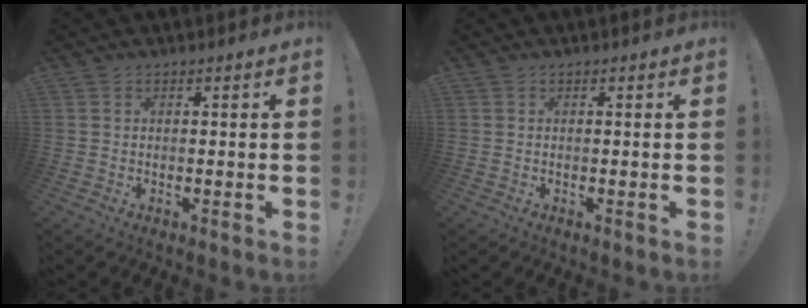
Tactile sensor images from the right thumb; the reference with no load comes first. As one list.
[{"total": 0.0}]